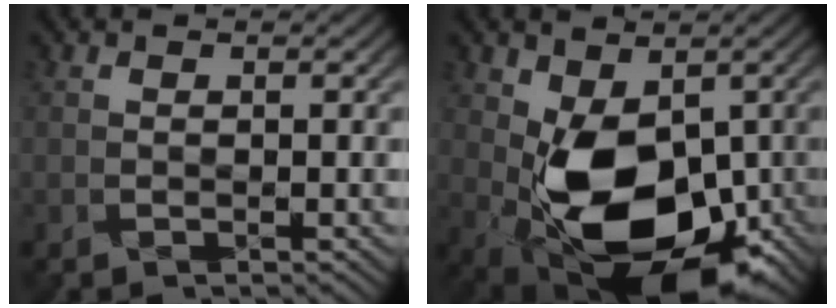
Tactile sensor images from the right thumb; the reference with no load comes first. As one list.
[{"total": 12.4, "force": [-1.7, 7.6, 9.6], "torque": [-0.158, -0.017, -0.019]}]